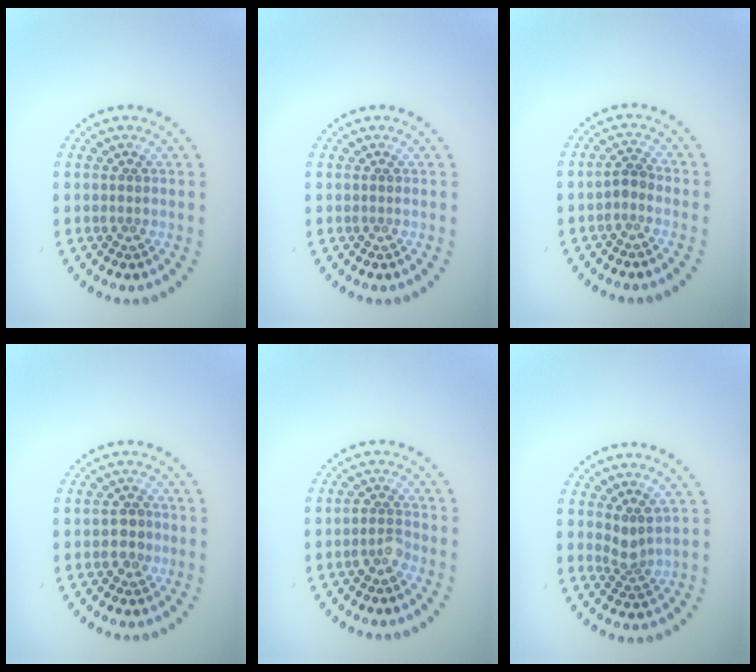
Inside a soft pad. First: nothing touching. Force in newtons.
{"total": 0.0}
{"total": 1.3, "press": 1.0, "slide": 0.8}
{"total": 1.9, "press": 1.8, "slide": 0.6}
{"total": 1.7, "press": 1.4, "slide": 0.9}
{"total": 1.9, "press": 1.4, "slide": 1.3}